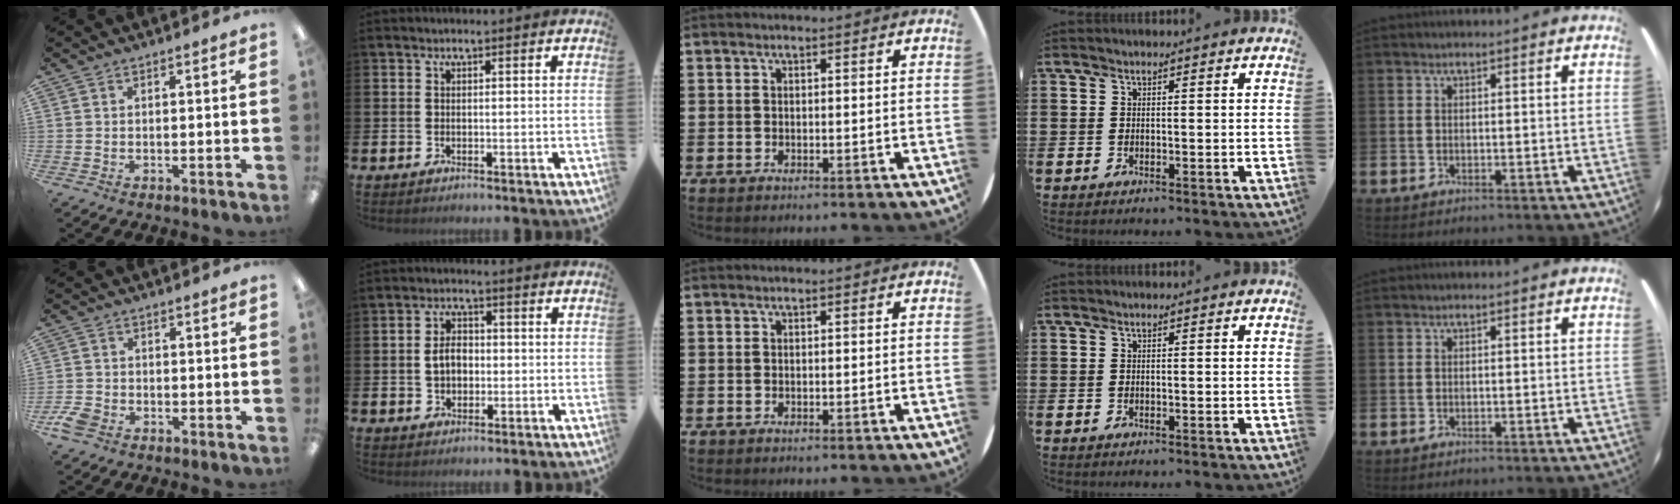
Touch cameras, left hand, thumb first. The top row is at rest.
{"thumb": {"total": 4.5, "force": [-3.0, 2.8, 1.9], "torque": [-0.043, 0.009, -0.056]}, "index": {"total": 3.8, "force": [-0.2, 2.8, 2.6], "torque": [-0.030, 0.001, -0.013]}}